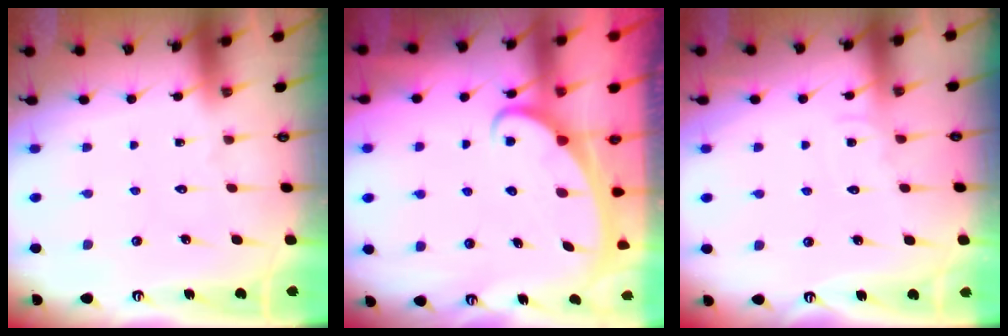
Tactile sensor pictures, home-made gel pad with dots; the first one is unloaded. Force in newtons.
{"total": 2.6, "press": 2.6, "slide": 0.3}
{"total": 4.1, "press": 4.1, "slide": 0.5}